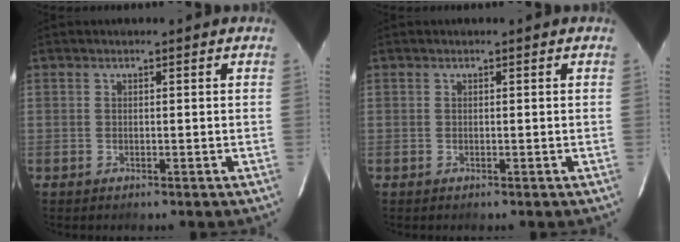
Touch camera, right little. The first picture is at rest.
{"total": 0.0}